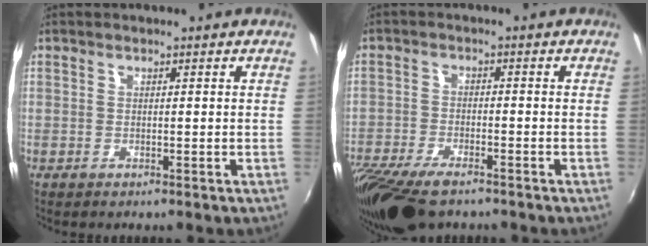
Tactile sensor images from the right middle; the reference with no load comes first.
{"total": 13.9, "force": [-10.5, 4.7, 7.9], "torque": [-0.186, -0.051, -0.186]}